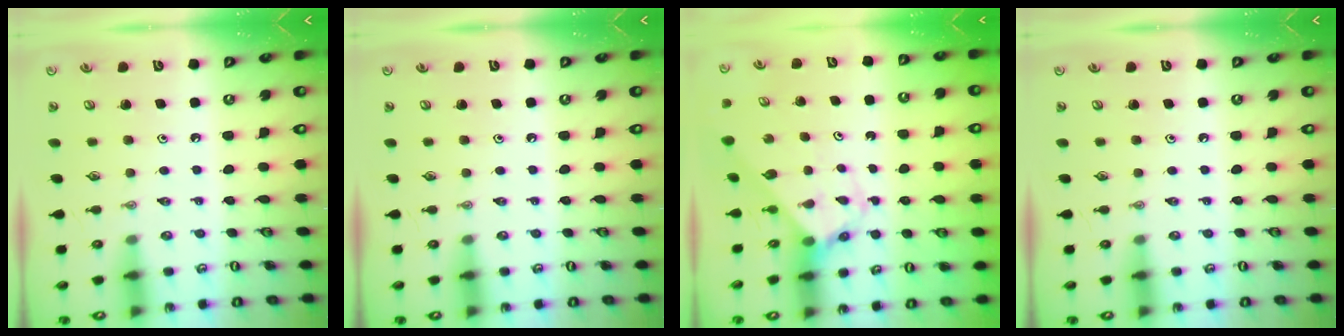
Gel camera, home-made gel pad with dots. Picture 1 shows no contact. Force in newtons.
{"total": 0.0}
{"total": 2.9, "press": 2.9, "slide": 0.2}
{"total": 0.0}